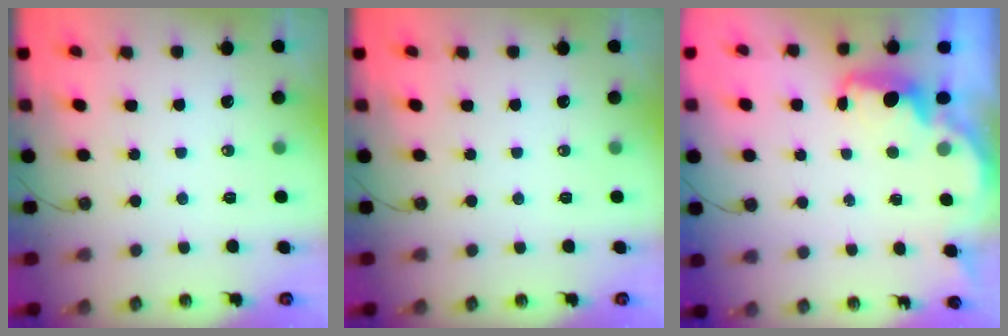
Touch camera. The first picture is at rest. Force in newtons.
{"total": 0.0}
{"total": 2.1, "press": 2.0, "slide": 0.7}